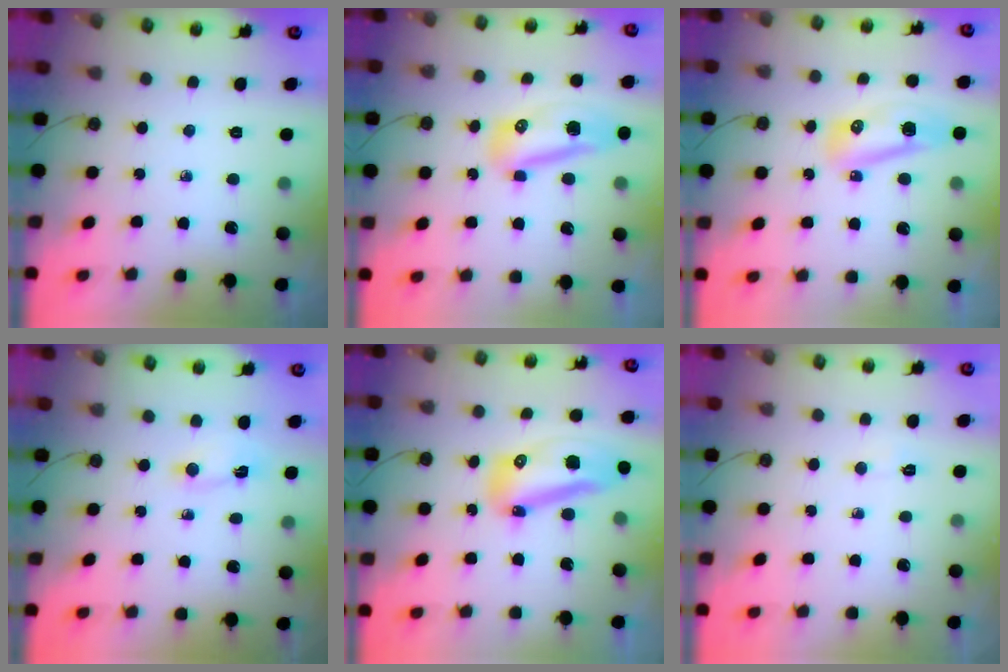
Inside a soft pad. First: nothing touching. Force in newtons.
{"total": 17.5, "press": 12.4, "slide": 12.4}
{"total": 8.8, "press": 8.5, "slide": 1.9}
{"total": 1.0, "press": 1.0, "slide": 0.4}
{"total": 13.2, "press": 13.1, "slide": 1.4}
{"total": 2.9, "press": 2.6, "slide": 1.4}